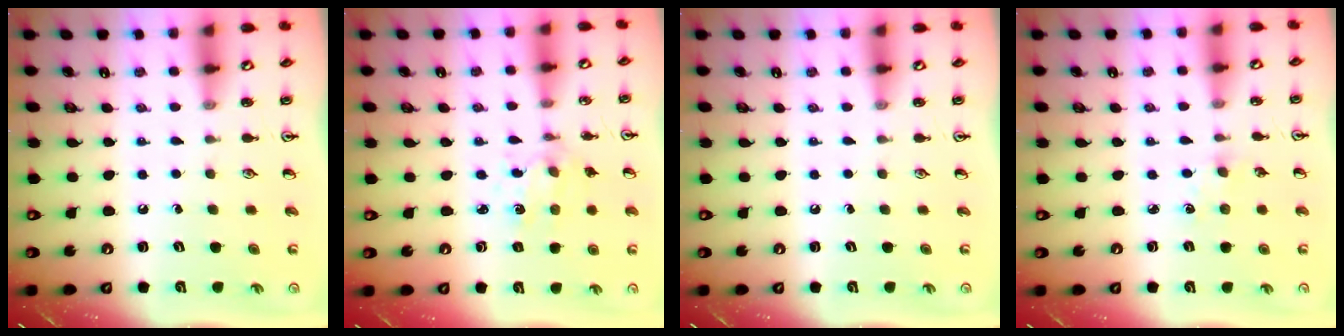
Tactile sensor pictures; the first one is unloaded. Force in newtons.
{"total": 1.8, "press": 1.8, "slide": 0.3}
{"total": 0.0}
{"total": 2.8, "press": 2.7, "slide": 0.4}